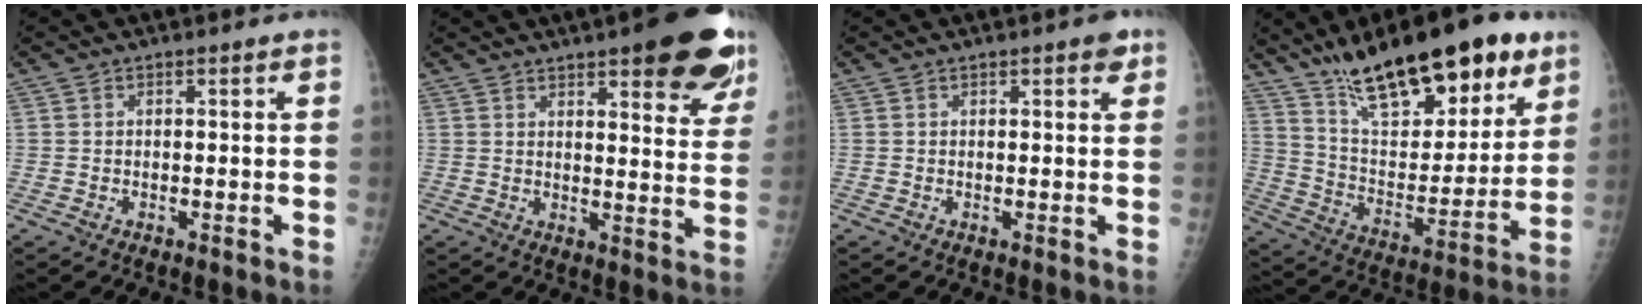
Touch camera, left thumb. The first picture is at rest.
{"total": 17.9, "force": [11.0, 5.3, 13.1], "torque": [-0.130, -0.044, 0.131]}
{"total": 2.3, "force": [1.3, 0.8, 1.7], "torque": [-0.013, -0.002, 0.013]}
{"total": 27.0, "force": [17.6, 10.1, 17.8], "torque": [-0.243, -0.055, 0.289]}